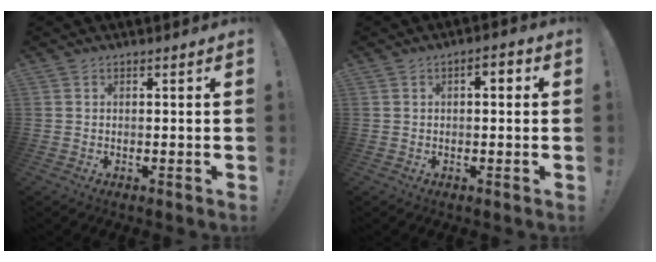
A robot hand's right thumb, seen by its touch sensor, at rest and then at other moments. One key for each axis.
{"total": 2.8, "fx": -0.4, "fy": 1.6, "fz": 2.3, "tx": -0.029, "ty": 0.009, "tz": -0.013}